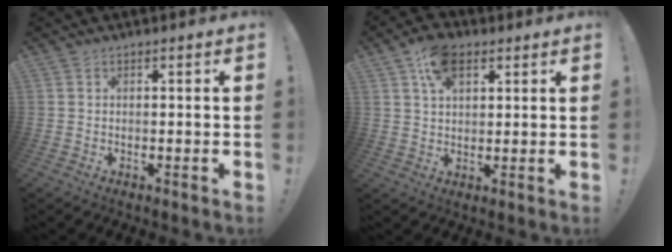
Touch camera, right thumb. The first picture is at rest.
{"total": 9.8, "force": [4.6, 5.9, 6.4], "torque": [-0.101, -0.002, 0.086]}